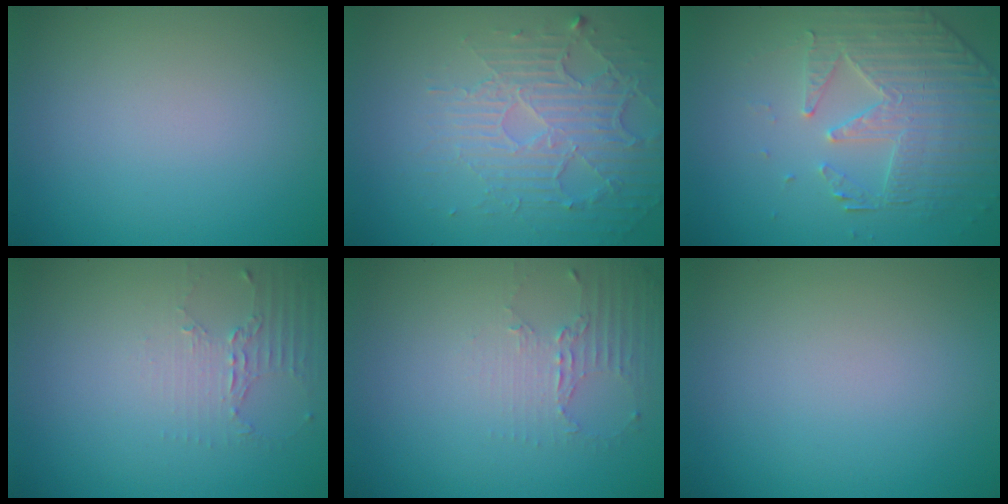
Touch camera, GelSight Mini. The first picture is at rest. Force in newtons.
{"total": 5.6, "press": 3.4, "slide": 4.4}
{"total": 4.9, "press": 3.9, "slide": 2.9}
{"total": 2.1, "press": 1.5, "slide": 1.5}
{"total": 2.2, "press": 1.6, "slide": 1.5}
{"total": 0.0}